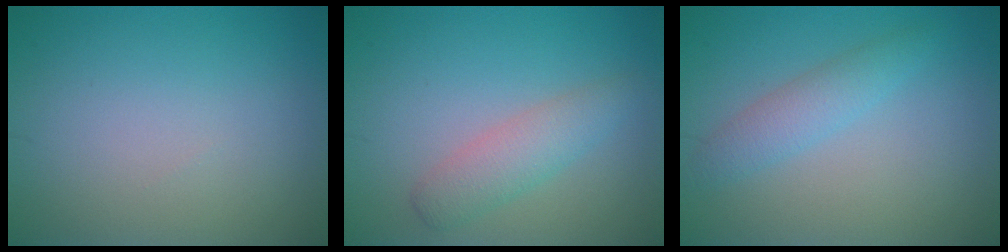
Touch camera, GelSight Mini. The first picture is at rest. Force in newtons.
{"total": 2.8, "press": 2.8, "slide": 0.1}
{"total": 2.4, "press": 2.4, "slide": 0.1}